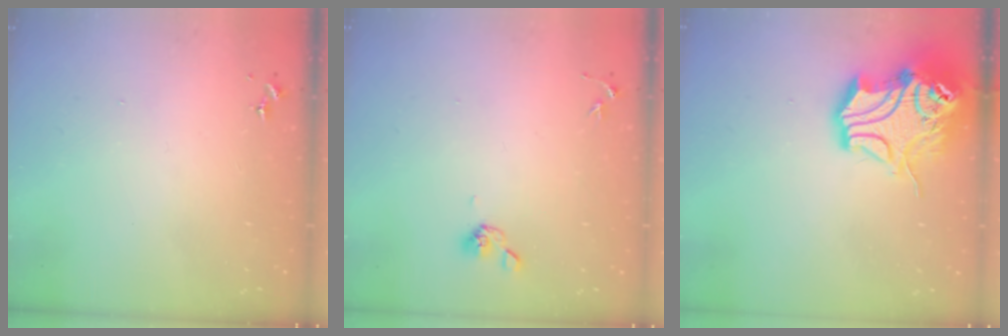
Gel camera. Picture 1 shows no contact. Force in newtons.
{"total": 6.3, "press": 6.0, "slide": 1.8}
{"total": 19.2, "press": 19.0, "slide": 2.7}